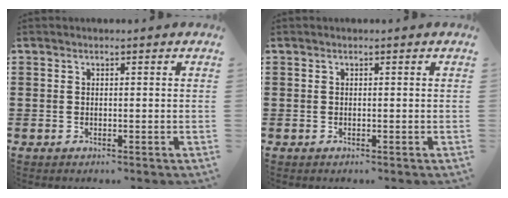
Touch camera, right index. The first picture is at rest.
{"total": 0.0}